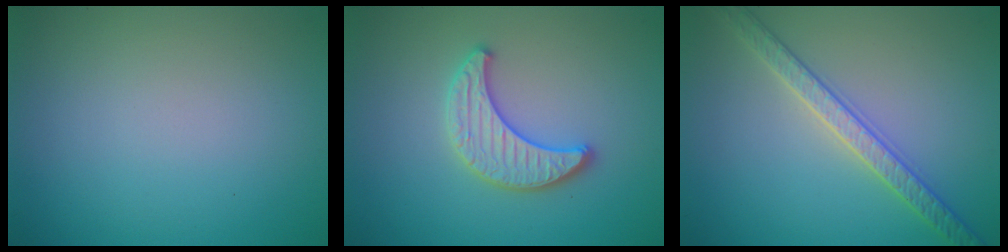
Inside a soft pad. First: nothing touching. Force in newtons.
{"total": 3.2, "press": 3.2, "slide": 0.3}
{"total": 3.3, "press": 3.3, "slide": 0.1}